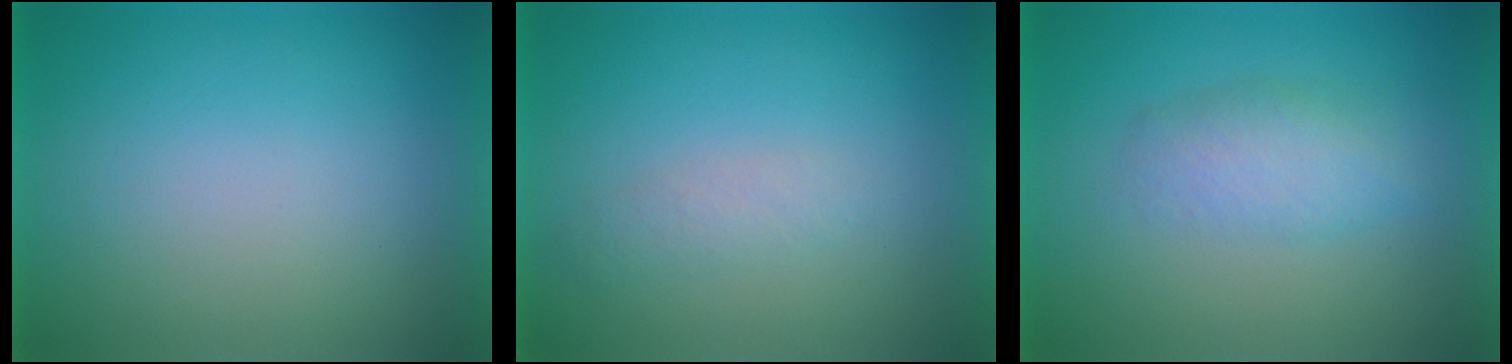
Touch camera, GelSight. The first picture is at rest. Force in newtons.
{"total": 1.9}
{"total": 3.9}